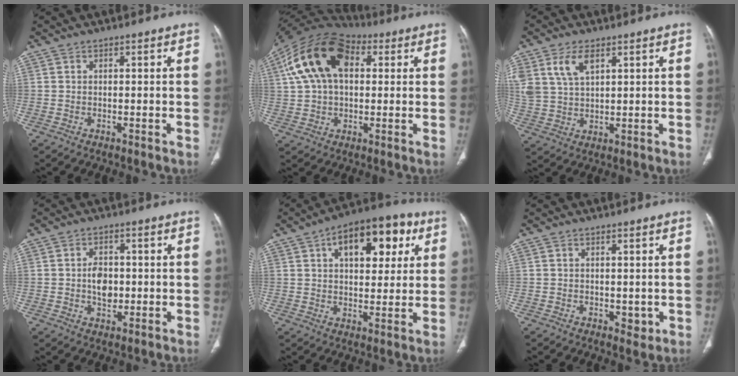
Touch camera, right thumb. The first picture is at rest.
{"total": 18.3, "force": [5.0, 11.3, 13.5], "torque": [-0.241, 0.027, 0.078]}
{"total": 7.8, "force": [3.8, 4.2, 5.3], "torque": [-0.108, -0.008, 0.083]}
{"total": 5.2, "force": [-0.2, 3.7, 3.7], "torque": [-0.044, 0.002, -0.003]}
{"total": 16.7, "force": [6.3, 9.0, 12.6], "torque": [-0.130, 0.006, 0.088]}
{"total": 2.1, "force": [-0.1, 1.4, 1.6], "torque": [-0.015, -0.004, 0.005]}